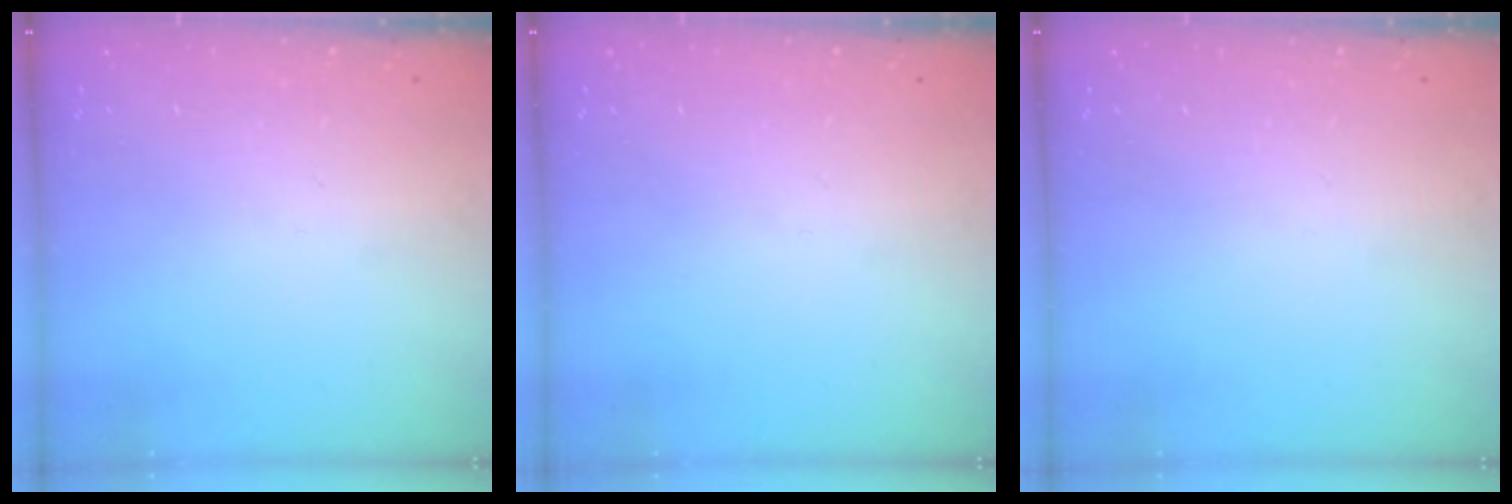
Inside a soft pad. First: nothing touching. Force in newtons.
{"total": 0.0}
{"total": 0.0}